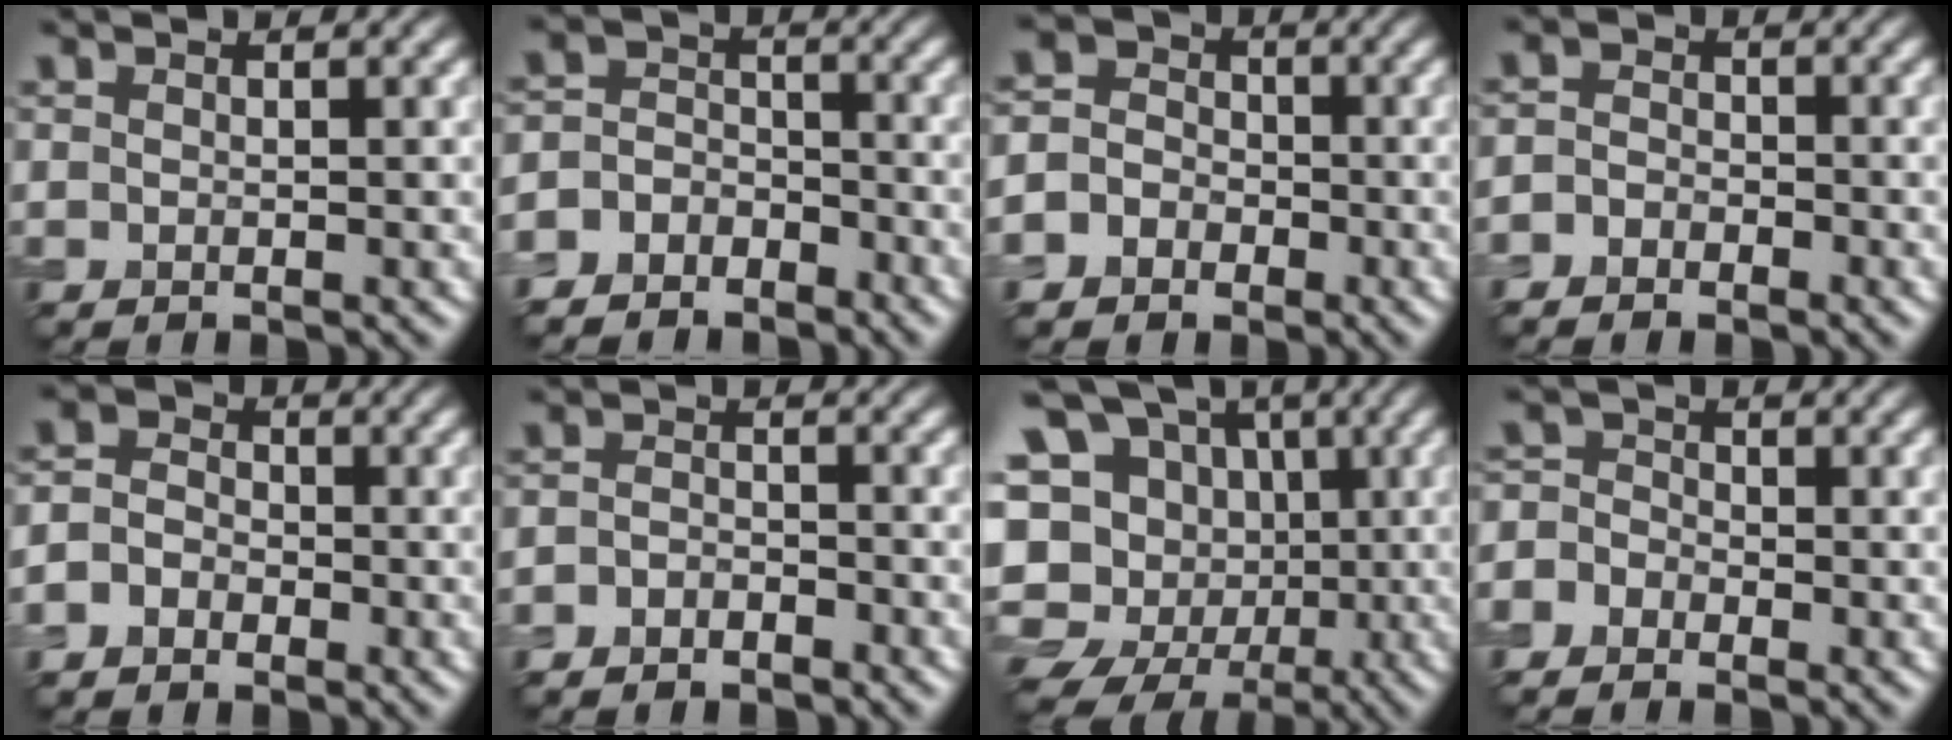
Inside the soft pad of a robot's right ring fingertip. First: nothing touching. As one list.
[{"total": 5.4, "force": [-4.2, 3.4, 0.7], "torque": [0.020, -0.001, -0.078]}, {"total": 5.7, "force": [-2.4, 5.0, 1.2], "torque": [-0.008, -0.003, -0.063]}, {"total": 2.0, "force": [-1.4, 1.3, 0.6], "torque": [0.001, 0.003, -0.037]}, {"total": 3.2, "force": [-1.2, 2.7, 1.4], "torque": [-0.008, 0.001, -0.030]}, {"total": 1.8, "force": [-1.3, 0.9, 0.8], "torque": [-0.014, 0.002, -0.028]}, {"total": 12.9, "force": [-4.1, 10.8, 5.8], "torque": [-0.126, -0.013, -0.056]}, {"total": 2.8, "force": [-1.6, 2.1, 0.7], "torque": [-0.005, 0.011, -0.042]}]